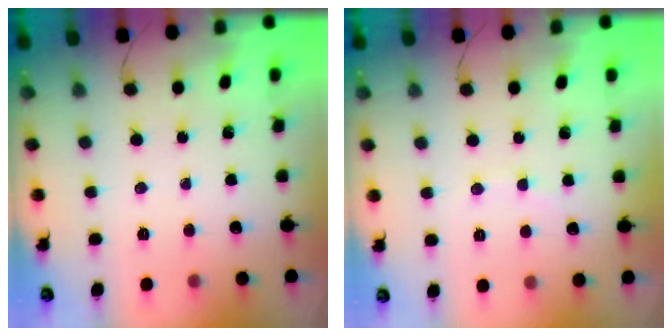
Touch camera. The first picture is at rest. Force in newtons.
{"total": 3.4, "press": 3.3, "slide": 0.9}